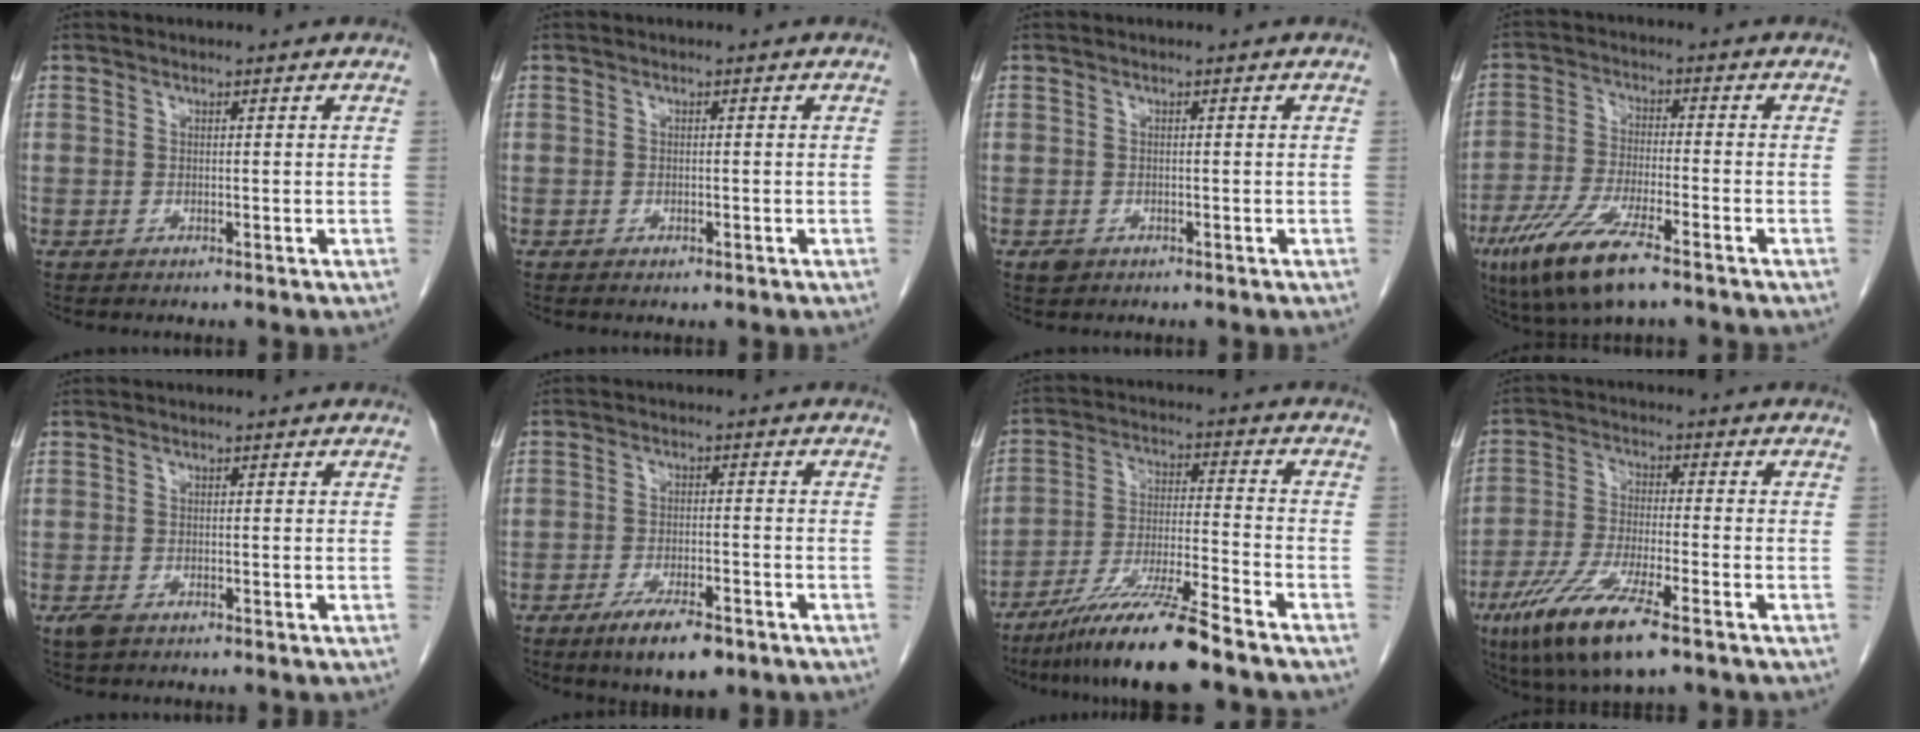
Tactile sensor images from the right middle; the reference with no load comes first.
{"total": 0.8, "force": [-0.5, 0.5, 0.5], "torque": [-0.010, 0.000, -0.003]}
{"total": 1.2, "force": [-0.7, 0.8, 0.5], "torque": [-0.010, 0.001, -0.006]}
{"total": 11.0, "force": [-6.9, 2.1, 8.4], "torque": [-0.174, -0.022, -0.121]}
{"total": 1.8, "force": [-1.0, 0.9, 1.1], "torque": [-0.029, -0.004, -0.014]}
{"total": 7.8, "force": [-5.1, 2.2, 5.5], "torque": [-0.092, -0.009, -0.080]}
{"total": 12.8, "force": [-9.8, -0.5, 8.2], "torque": [-0.149, -0.025, -0.178]}
{"total": 12.1, "force": [-7.2, 2.1, 9.5], "torque": [-0.192, -0.026, -0.126]}